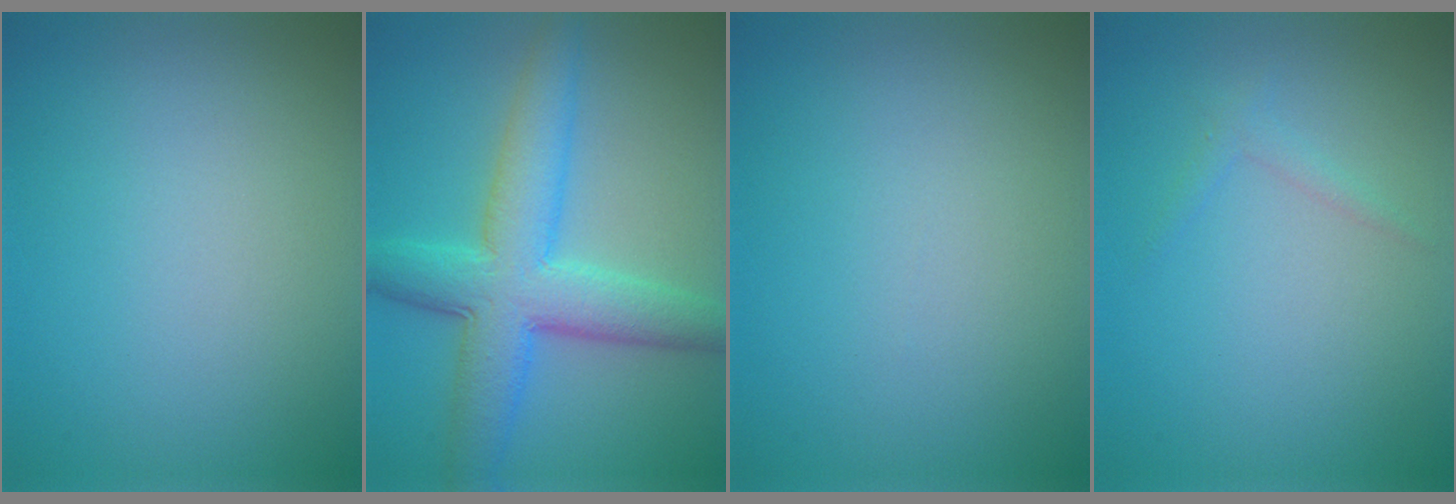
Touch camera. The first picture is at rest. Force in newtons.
{"total": 7.5, "press": 7.5, "slide": 0.1}
{"total": 0.0}
{"total": 0.9, "press": 0.9, "slide": 0.0}